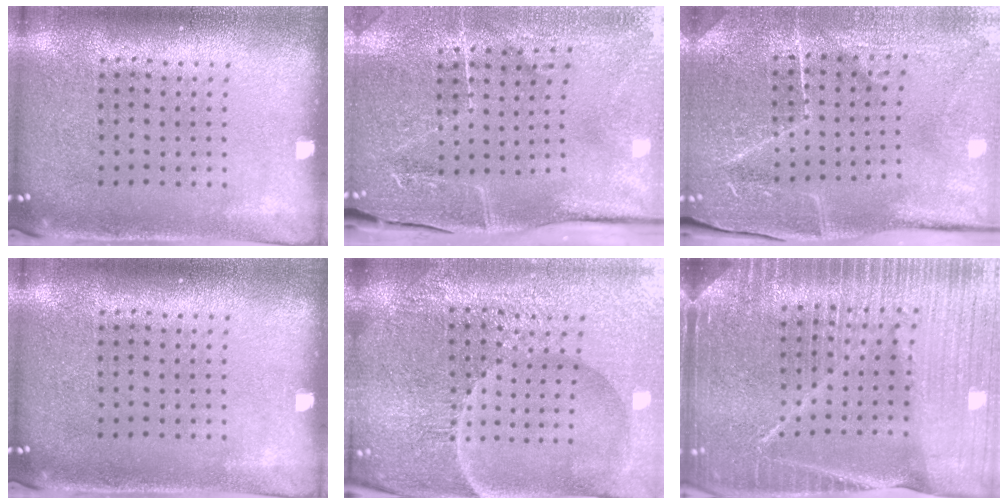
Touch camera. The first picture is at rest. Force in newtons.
{"total": 4.1, "press": 3.8, "slide": 1.4}
{"total": 3.8, "press": 3.7, "slide": 0.2}
{"total": 0.0}
{"total": 5.2, "press": 5.0, "slide": 1.5}
{"total": 5.5, "press": 4.9, "slide": 2.5}